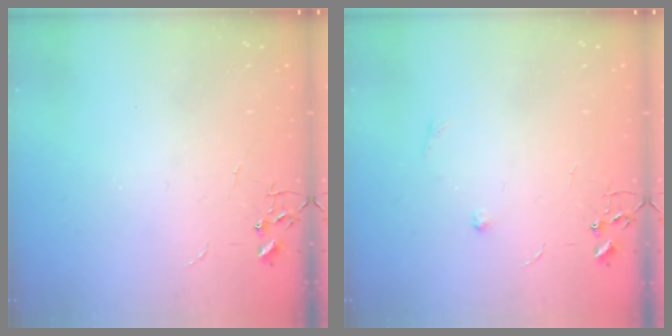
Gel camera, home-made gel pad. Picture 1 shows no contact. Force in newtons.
{"total": 4.1, "press": 3.9, "slide": 1.2}